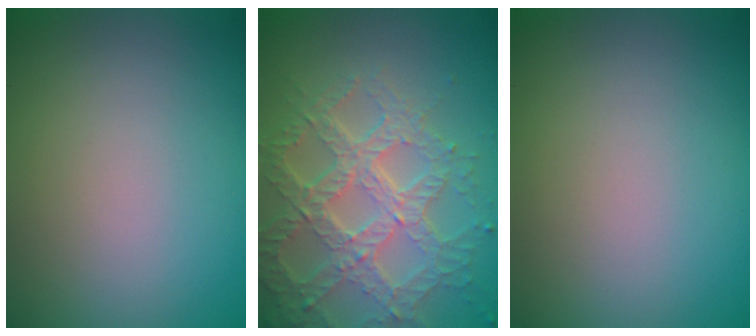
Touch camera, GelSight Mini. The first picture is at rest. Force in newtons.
{"total": 7.2, "press": 5.3, "slide": 4.9}
{"total": 0.0}